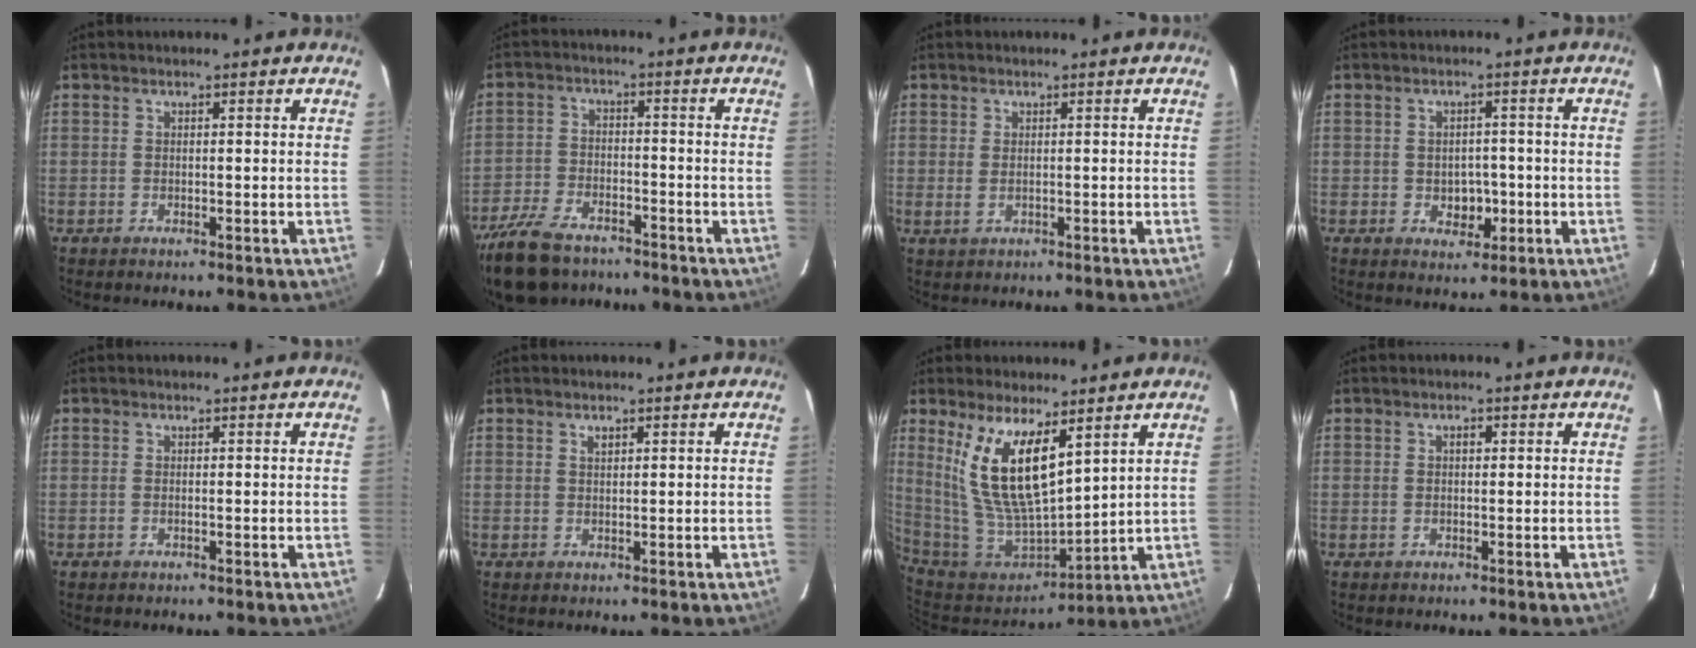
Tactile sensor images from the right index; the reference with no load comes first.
{"total": 13.9, "force": [-10.7, 6.6, 6.0], "torque": [-0.157, -0.011, -0.191]}
{"total": 1.6, "force": [-0.3, 0.5, 1.5], "torque": [-0.030, -0.002, -0.001]}
{"total": 4.2, "force": [-1.2, 3.3, 2.2], "torque": [-0.040, 0.005, -0.008]}
{"total": 0.0}
{"total": 0.9, "force": [0.6, 0.5, 0.6], "torque": [-0.009, 0.003, 0.011]}
{"total": 15.9, "force": [7.6, 6.0, 12.7], "torque": [-0.241, -0.006, 0.167]}
{"total": 0.9, "force": [0.3, 0.6, 0.6], "torque": [-0.008, 0.004, 0.003]}